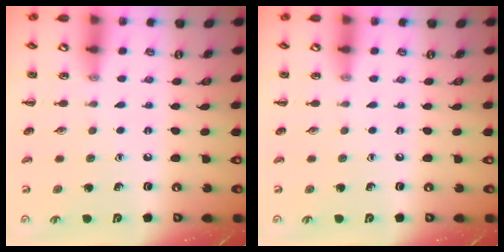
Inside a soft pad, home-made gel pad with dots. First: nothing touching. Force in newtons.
{"total": 0.0}